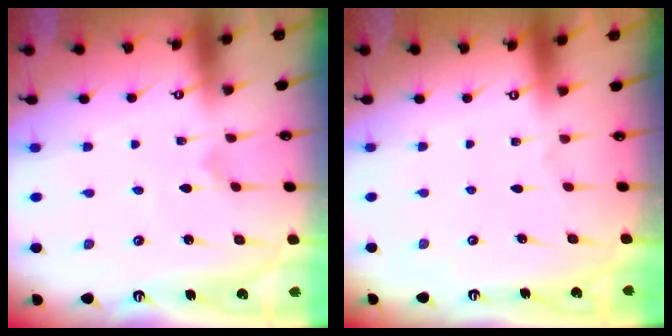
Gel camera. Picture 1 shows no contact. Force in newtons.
{"total": 0.0}